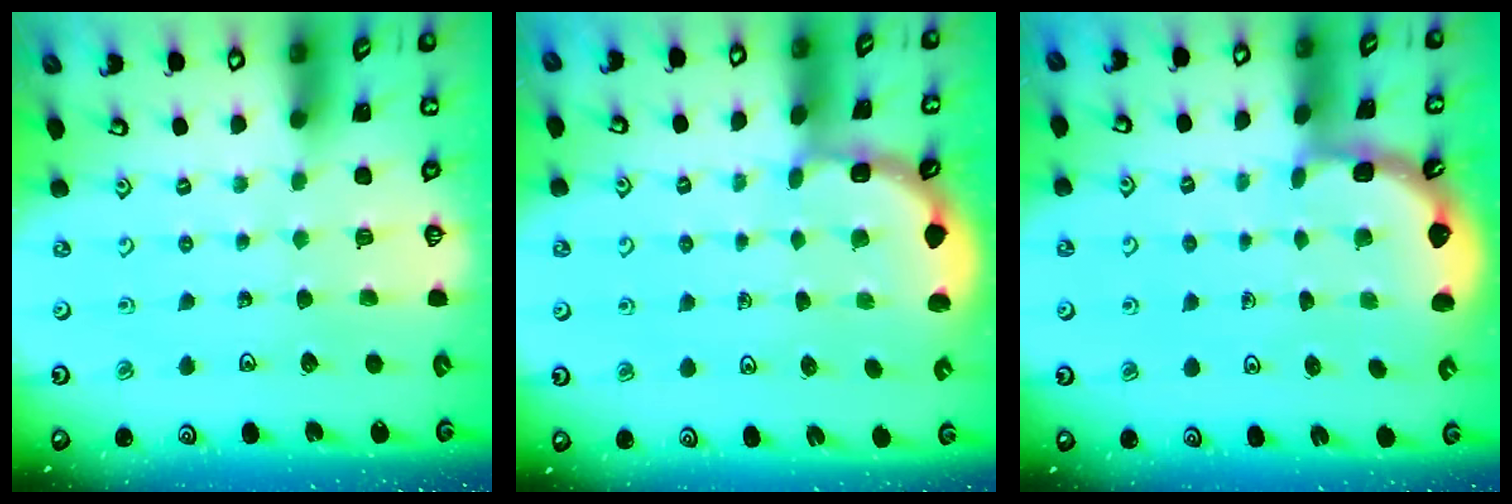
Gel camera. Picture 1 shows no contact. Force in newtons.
{"total": 1.9, "press": 1.9, "slide": 0.3}
{"total": 1.9, "press": 1.9, "slide": 0.2}